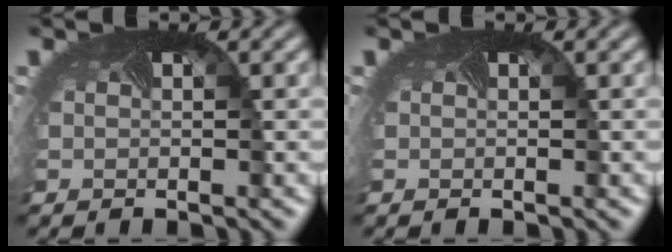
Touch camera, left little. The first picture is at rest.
{"total": 0.0}